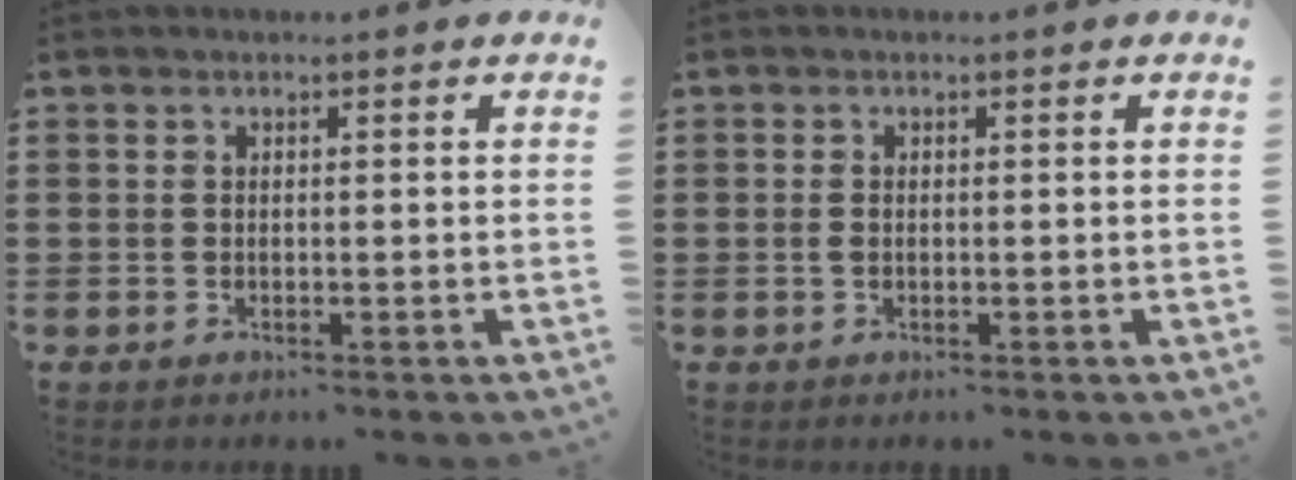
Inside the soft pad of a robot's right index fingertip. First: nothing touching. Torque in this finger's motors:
{"motor_torque": [0.50, -0.36, 0.05, -0.01]}